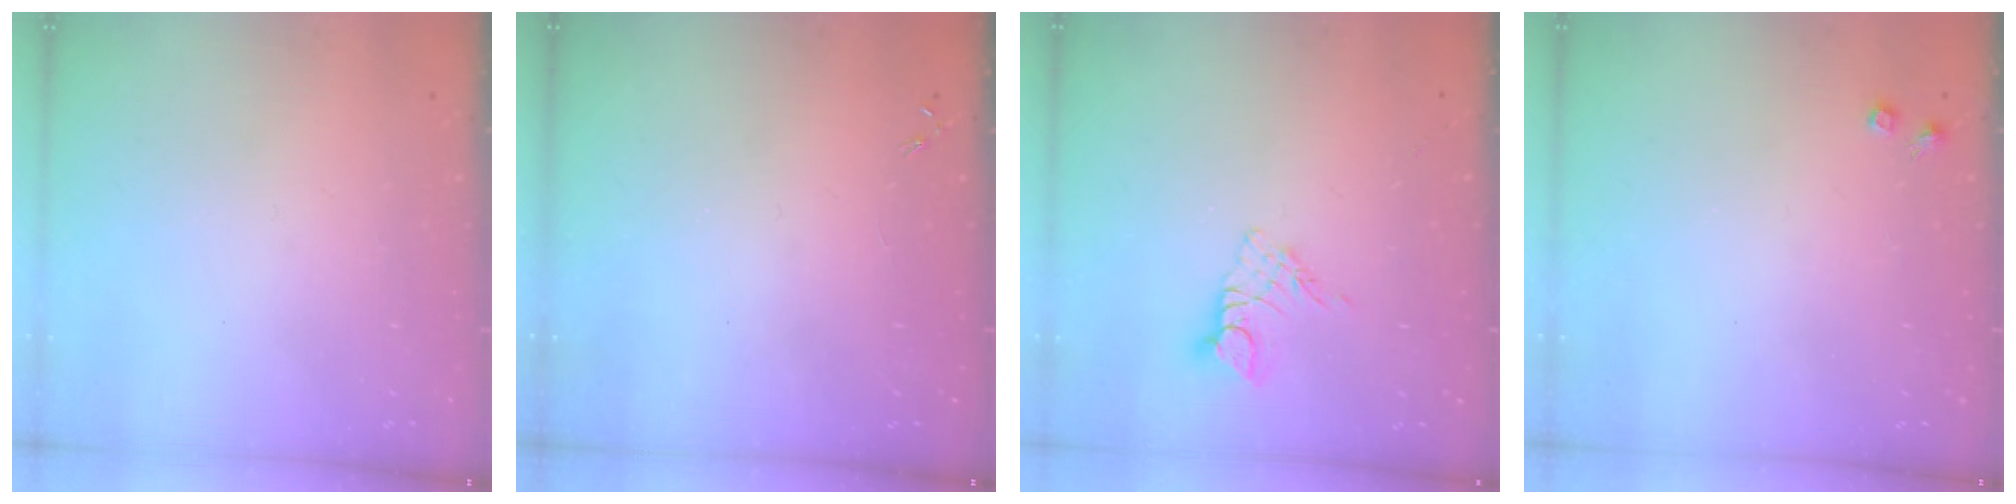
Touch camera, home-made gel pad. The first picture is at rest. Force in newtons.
{"total": 0.0}
{"total": 6.5, "press": 6.5, "slide": 0.6}
{"total": 2.7, "press": 2.7, "slide": 0.4}